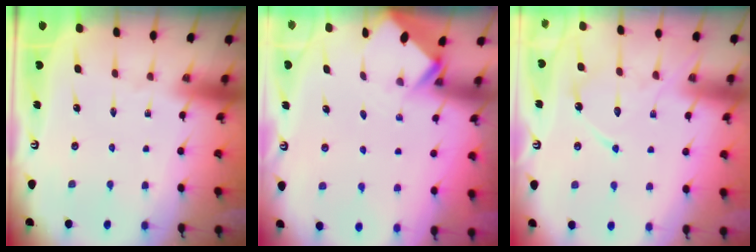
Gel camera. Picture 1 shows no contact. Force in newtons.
{"total": 2.5, "press": 2.5, "slide": 0.2}
{"total": 12.4, "press": 12.4, "slide": 0.9}